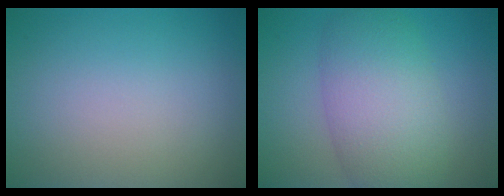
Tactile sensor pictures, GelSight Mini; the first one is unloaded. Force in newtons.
{"total": 7.6, "press": 7.6, "slide": 0.2}